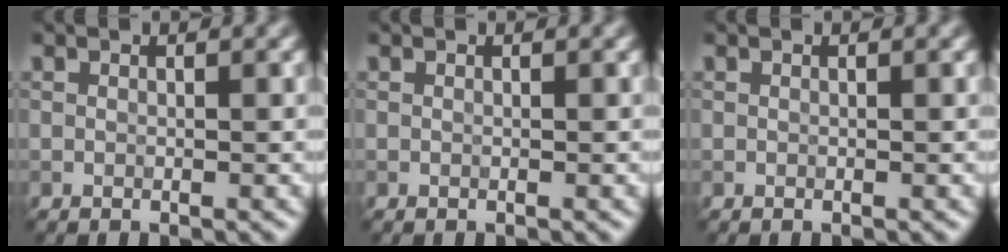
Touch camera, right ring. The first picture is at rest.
{"total": 0.0}
{"total": 0.0}